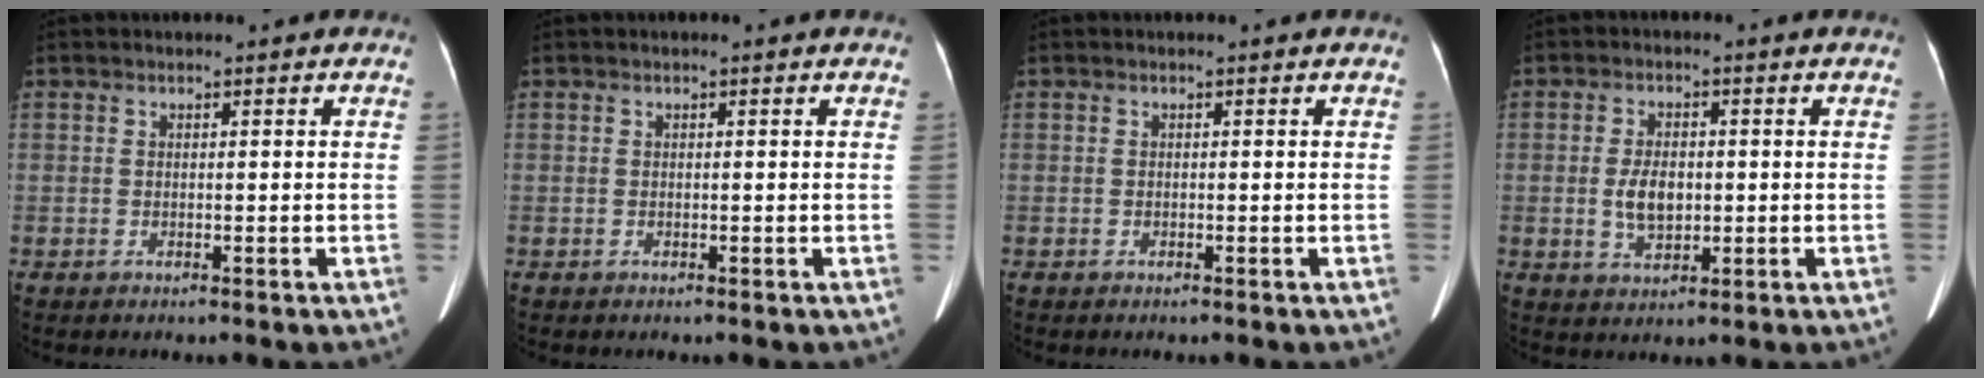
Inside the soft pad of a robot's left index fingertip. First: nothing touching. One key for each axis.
{"total": 0.0}
{"total": 0.0}
{"total": 4.9, "fx": -0.3, "fy": 2.7, "fz": 4.1, "tx": -0.087, "ty": 0.002, "tz": 0.000}